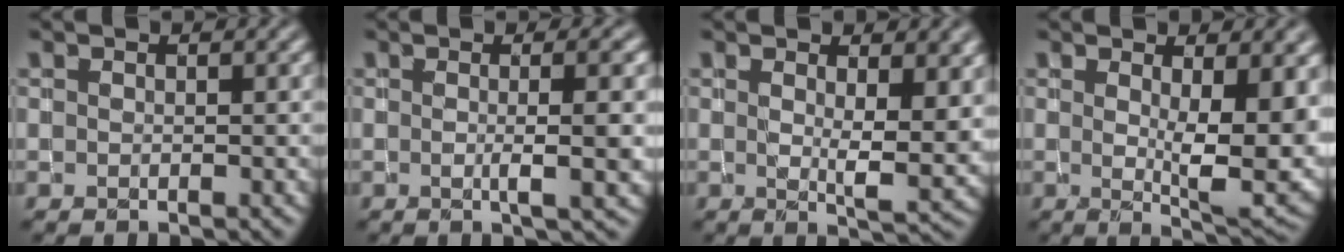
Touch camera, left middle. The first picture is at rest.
{"total": 5.1, "force": [0.0, 1.3, 4.9], "torque": [-0.055, 0.009, -0.008]}
{"total": 5.6, "force": [1.9, 1.8, 5.0], "torque": [-0.068, -0.014, 0.035]}
{"total": 8.8, "force": [0.9, 2.6, 8.4], "torque": [-0.118, -0.016, 0.021]}